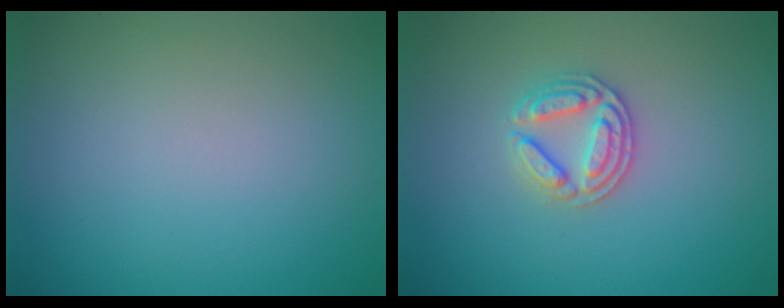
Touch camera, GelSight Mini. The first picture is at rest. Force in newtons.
{"total": 2.8, "press": 2.7, "slide": 0.7}